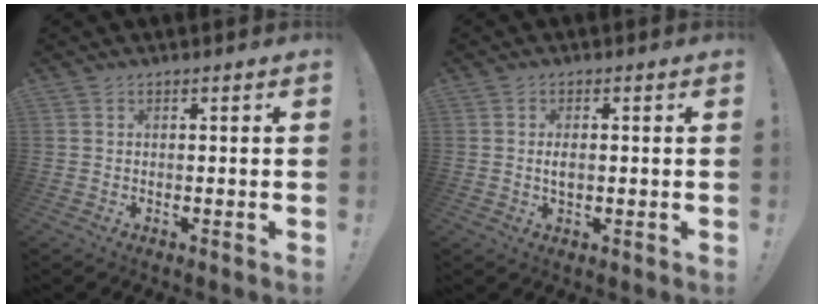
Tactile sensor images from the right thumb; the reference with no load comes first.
{"total": 2.3, "force": [-0.1, 1.1, 2.0], "torque": [-0.039, 0.005, -0.003]}